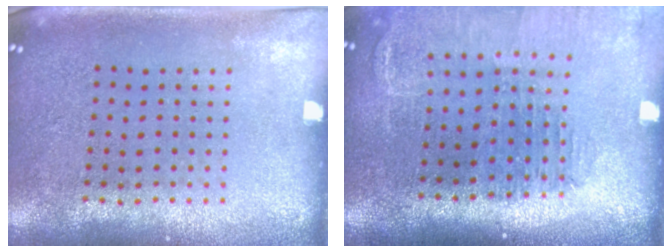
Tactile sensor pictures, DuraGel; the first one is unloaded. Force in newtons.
{"total": 1.5, "press": 1.5, "slide": 0.0}